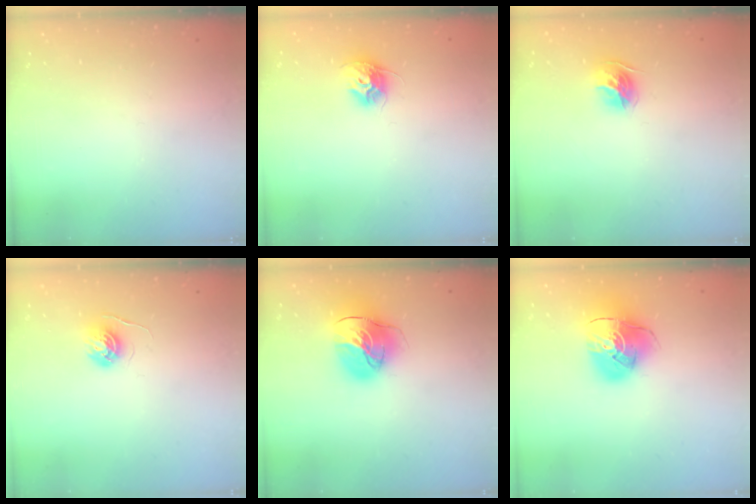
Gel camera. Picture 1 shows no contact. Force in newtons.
{"total": 9.4, "press": 9.4, "slide": 0.2}
{"total": 10.3, "press": 10.3, "slide": 0.6}
{"total": 4.3, "press": 4.3, "slide": 0.5}
{"total": 18.0, "press": 17.9, "slide": 2.5}
{"total": 12.2, "press": 12.1, "slide": 1.6}